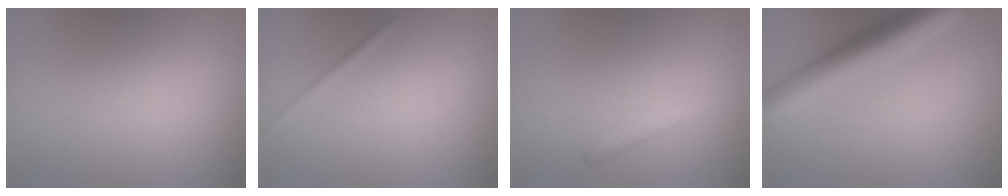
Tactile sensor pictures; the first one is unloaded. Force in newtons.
{"total": 0.7, "press": 0.7, "slide": 0.1}
{"total": 1.1, "press": 1.1, "slide": 0.0}
{"total": 8.4, "press": 8.4, "slide": 0.2}